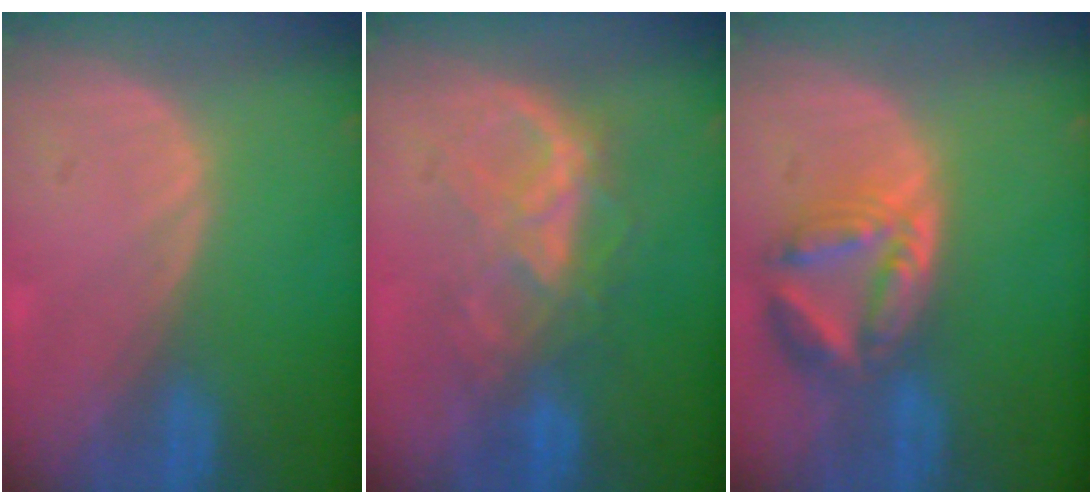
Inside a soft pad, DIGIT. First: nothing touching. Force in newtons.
{"total": 6.5, "press": 6.5, "slide": 0.7}
{"total": 8.0, "press": 7.0, "slide": 3.9}